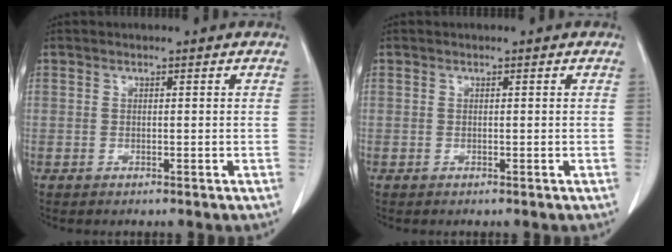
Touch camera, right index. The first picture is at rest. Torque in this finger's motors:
{"motor_torque": [0.00, 0.00, 0.00, 0.00]}